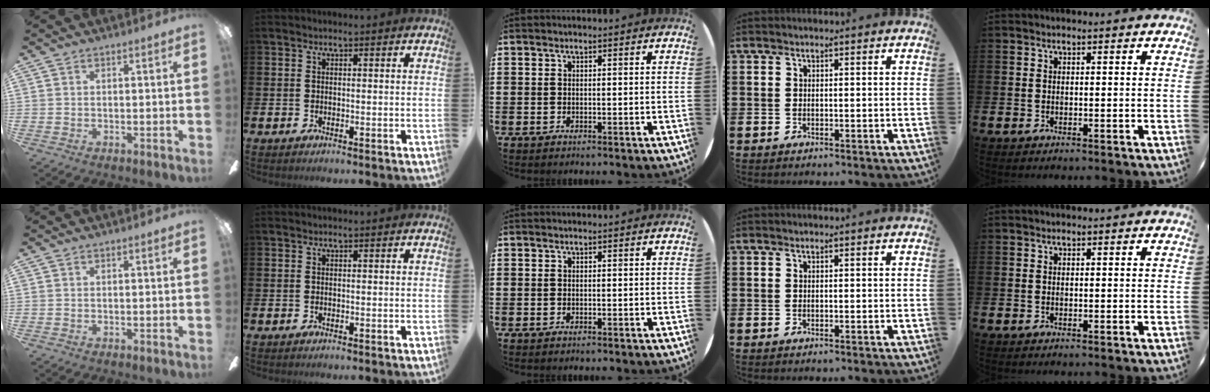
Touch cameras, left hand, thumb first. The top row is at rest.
{}